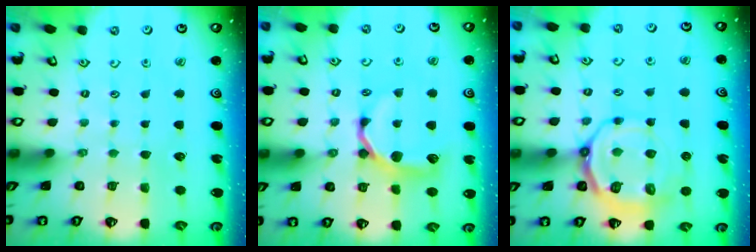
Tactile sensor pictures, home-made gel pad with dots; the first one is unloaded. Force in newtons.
{"total": 9.2, "press": 9.1, "slide": 0.9}
{"total": 13.3, "press": 13.0, "slide": 2.9}